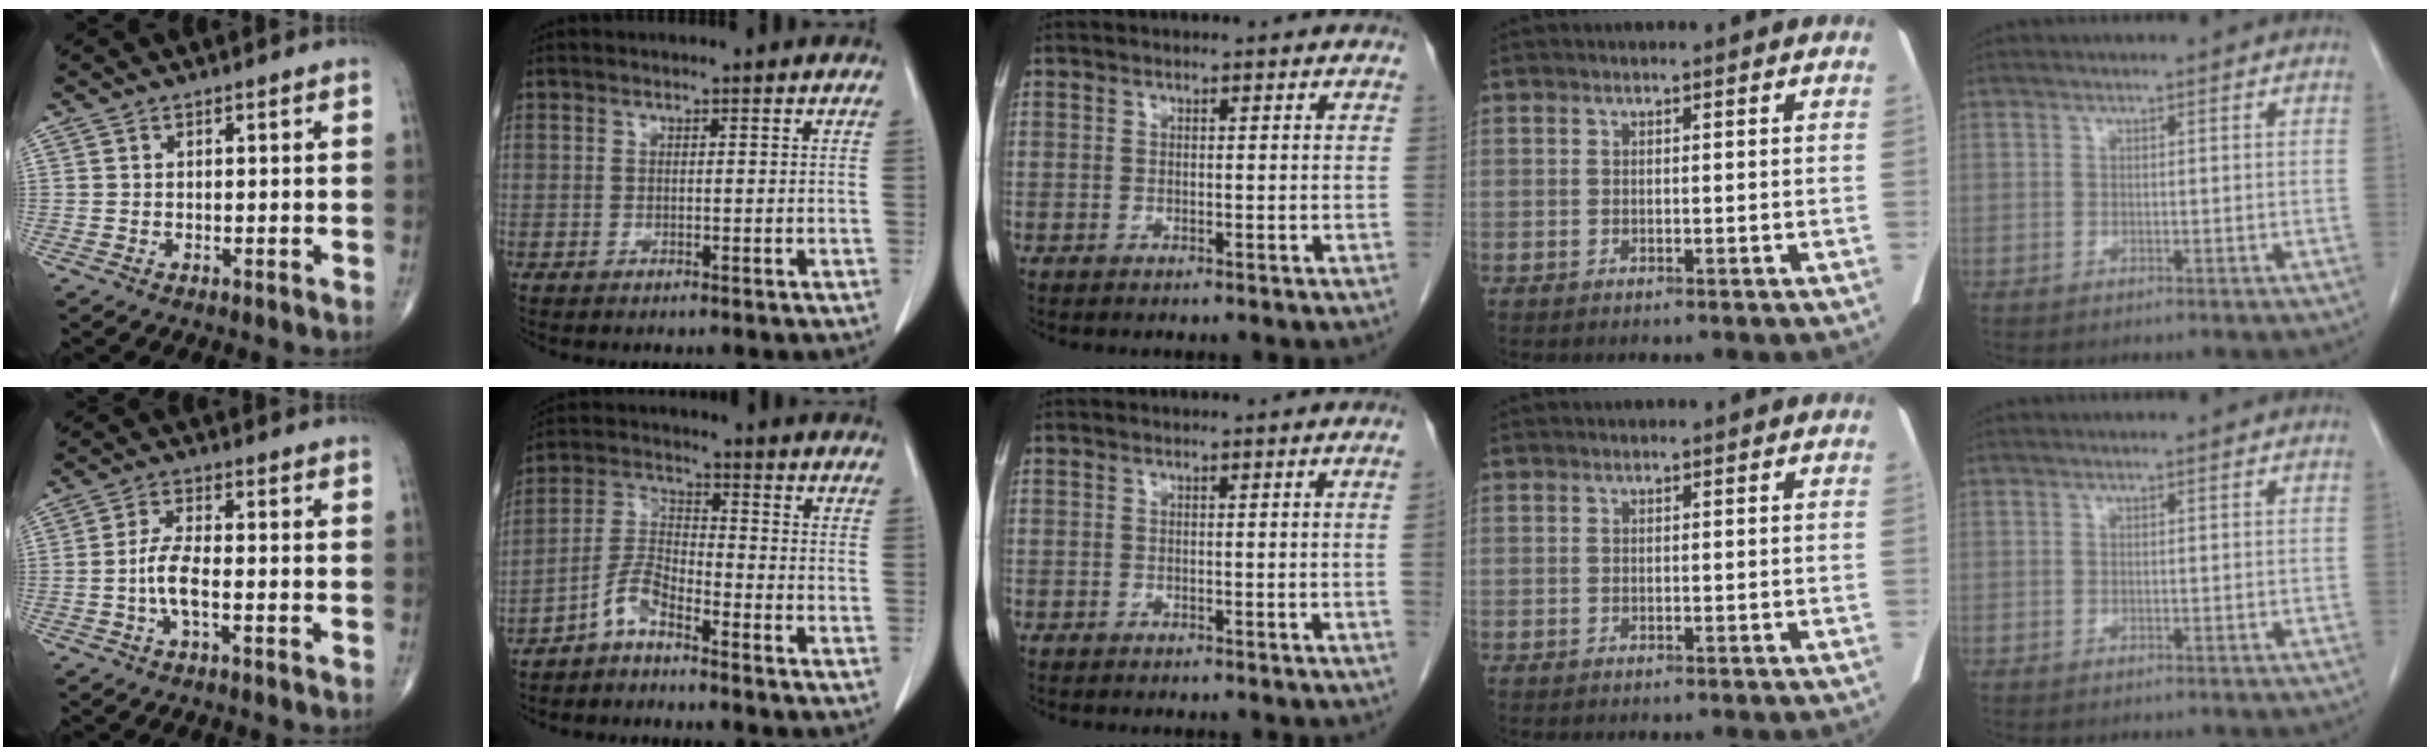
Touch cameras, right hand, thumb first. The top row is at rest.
{"thumb": {"total": 5.2, "force": [-1.4, 1.5, 4.8], "torque": [-0.103, 0.009, -0.032]}, "index": {"total": 5.0, "force": [-3.9, 1.2, 2.9], "torque": [-0.068, 0.001, -0.083]}, "middle": {"total": 0.9, "force": [-0.3, -0.2, 0.8], "torque": [-0.014, 0.003, -0.006]}}